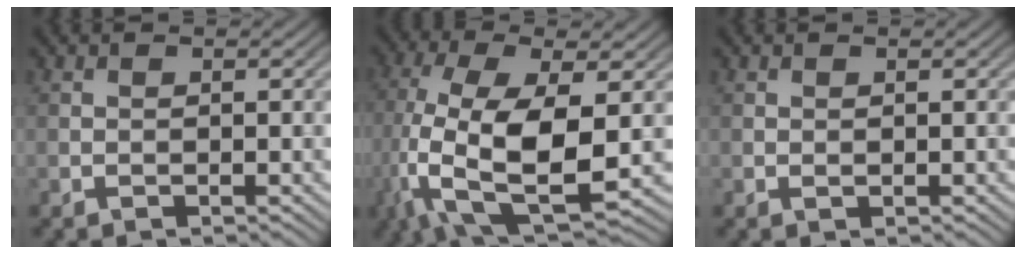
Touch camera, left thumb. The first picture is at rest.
{"total": 14.2, "force": [-3.0, 6.0, 12.6], "torque": [-0.286, -0.020, -0.054]}
{"total": 0.0}